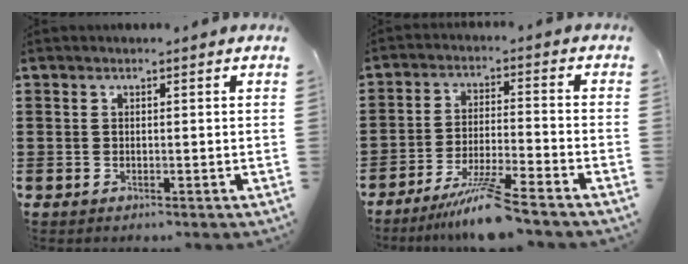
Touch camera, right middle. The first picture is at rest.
{"total": 8.1, "force": [-6.5, -0.1, 4.9], "torque": [-0.100, -0.018, -0.123]}